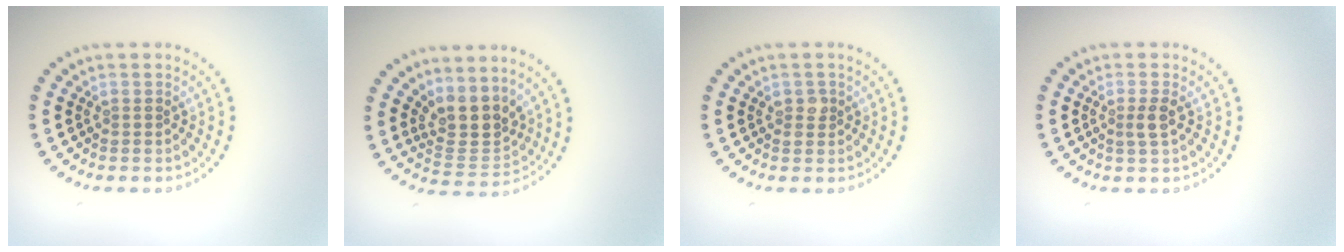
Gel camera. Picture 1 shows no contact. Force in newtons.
{"total": 3.8, "press": 3.2, "slide": 2.1}
{"total": 1.1, "press": 1.1, "slide": 0.1}
{"total": 1.5, "press": 1.2, "slide": 0.8}